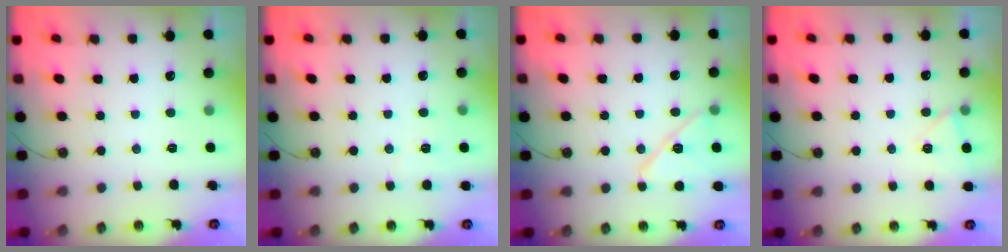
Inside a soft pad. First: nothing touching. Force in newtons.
{"total": 5.0, "press": 1.7, "slide": 4.7}
{"total": 12.4, "press": 12.4, "slide": 0.8}
{"total": 4.8, "press": 3.2, "slide": 3.6}